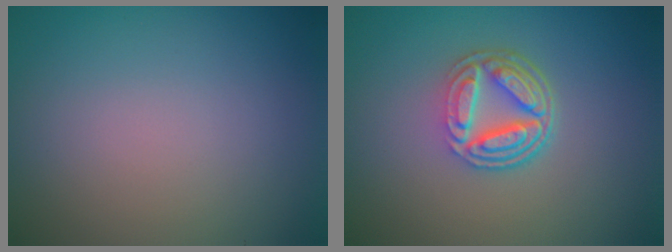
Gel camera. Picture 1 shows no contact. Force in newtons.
{"total": 5.3, "press": 3.9, "slide": 3.7}